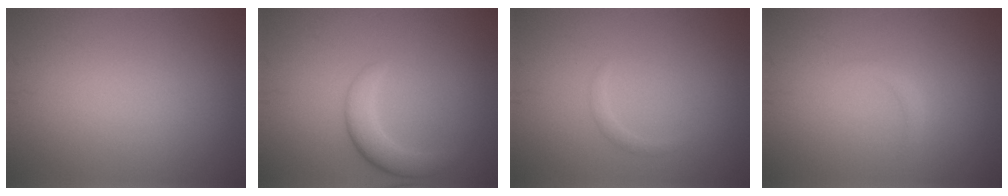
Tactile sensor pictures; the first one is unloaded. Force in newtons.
{"total": 2.8, "press": 2.7, "slide": 0.3}
{"total": 0.8, "press": 0.8, "slide": 0.0}
{"total": 0.7, "press": 0.7, "slide": 0.1}